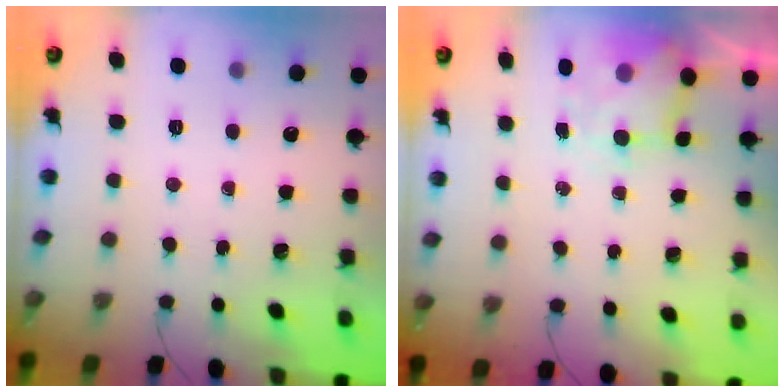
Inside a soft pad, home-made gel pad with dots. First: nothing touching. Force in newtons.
{"total": 3.6, "press": 3.5, "slide": 0.9}